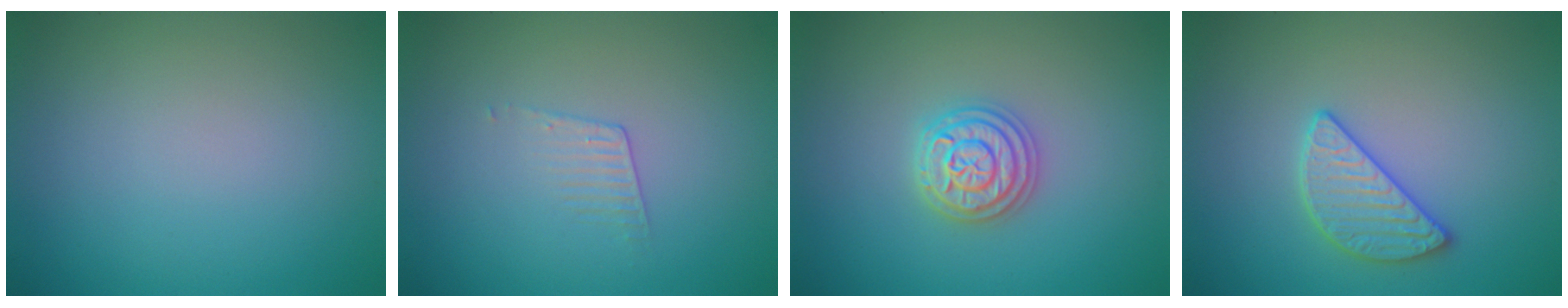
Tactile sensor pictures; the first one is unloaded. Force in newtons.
{"total": 1.1, "press": 0.2, "slide": 1.1}
{"total": 3.5, "press": 3.4, "slide": 0.6}
{"total": 2.7, "press": 2.7, "slide": 0.4}